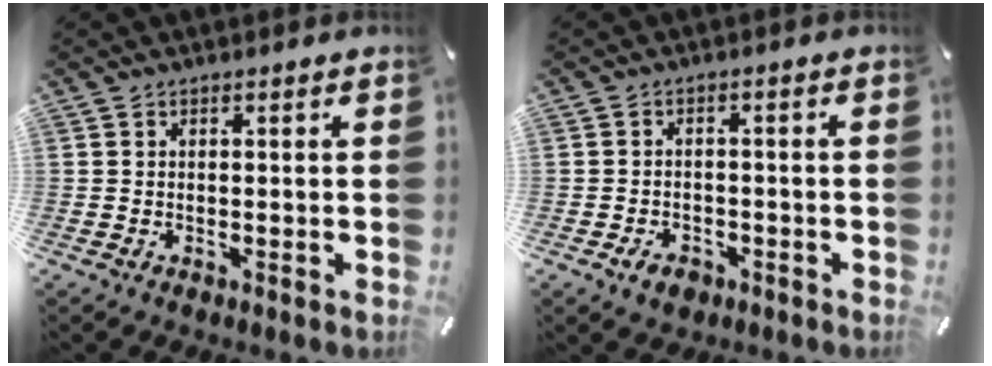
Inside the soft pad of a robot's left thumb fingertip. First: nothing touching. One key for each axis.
{"total": 4.0, "fx": -2.1, "fy": 2.8, "fz": 1.9, "tx": -0.036, "ty": 0.009, "tz": -0.040}